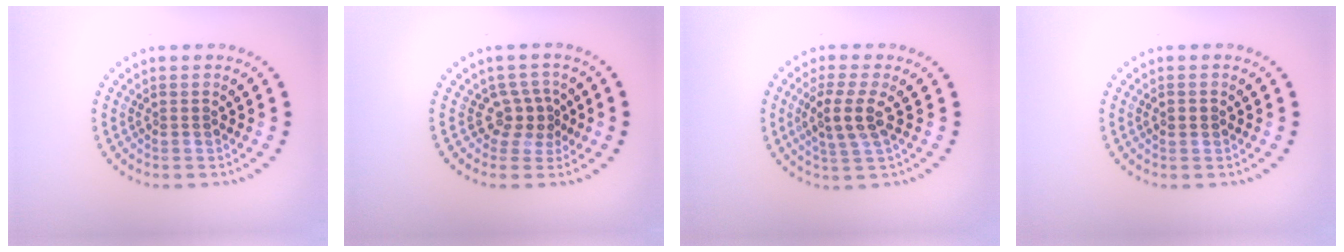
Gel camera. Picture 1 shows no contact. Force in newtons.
{"total": 2.4, "press": 1.9, "slide": 1.6}
{"total": 3.2, "press": 2.9, "slide": 1.3}
{"total": 1.2, "press": 1.2, "slide": 0.1}